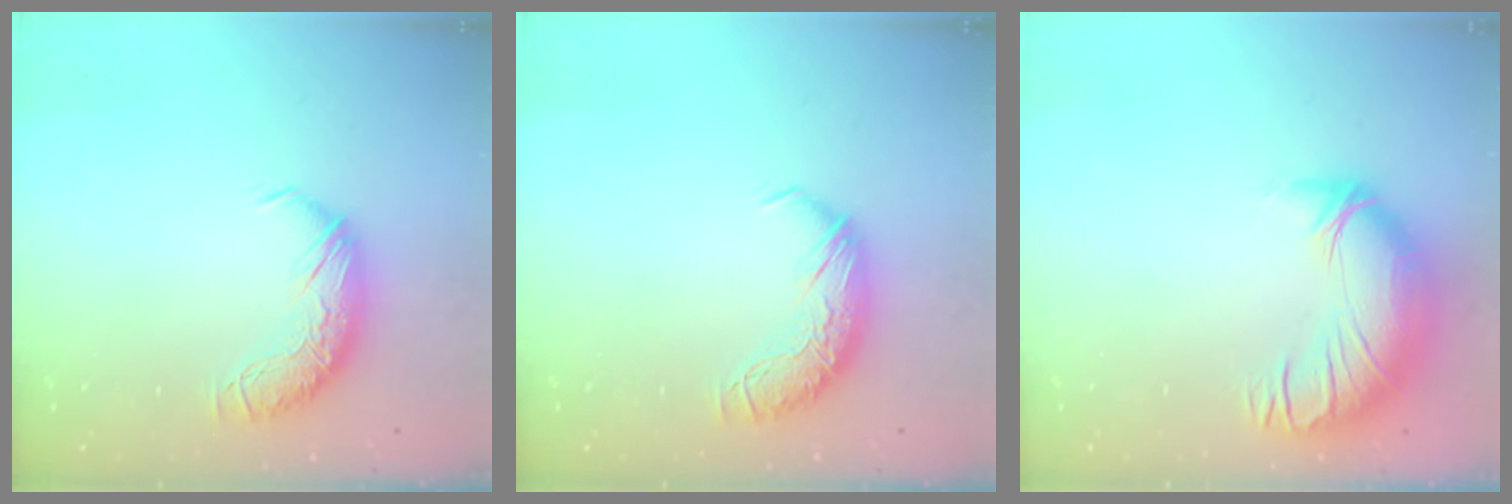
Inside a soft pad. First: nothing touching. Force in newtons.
{"total": 0.0}
{"total": 3.6, "press": 2.0, "slide": 3.1}